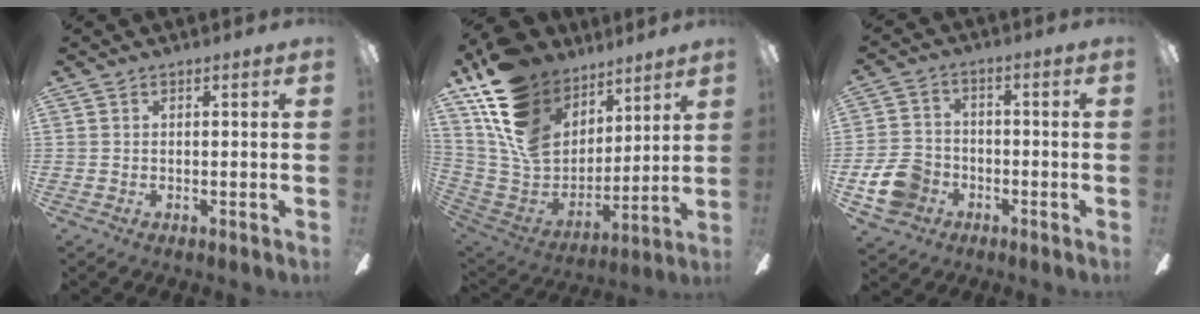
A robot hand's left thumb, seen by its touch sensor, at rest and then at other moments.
{"total": 20.1, "force": [10.5, 14.1, 9.7], "torque": [-0.213, -0.057, 0.201]}
{"total": 10.3, "force": [-3.9, 8.0, 5.0], "torque": [-0.131, 0.030, -0.073]}